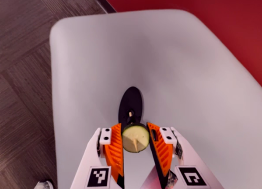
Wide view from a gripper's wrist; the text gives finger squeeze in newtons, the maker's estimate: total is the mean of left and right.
{"total": 12.3, "left": 13.6, "right": 11.0}